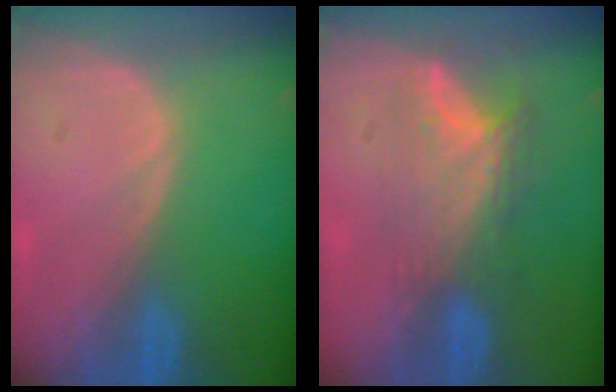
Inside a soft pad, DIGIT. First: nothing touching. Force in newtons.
{"total": 8.1, "press": 6.8, "slide": 4.5}